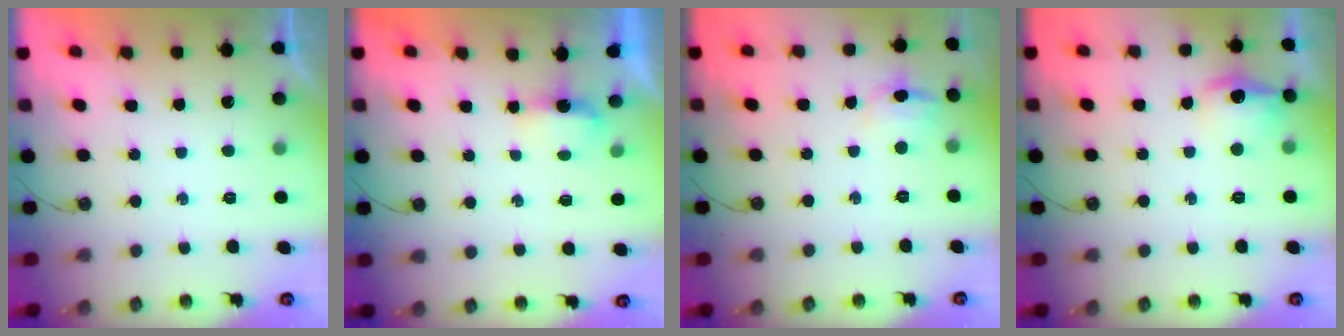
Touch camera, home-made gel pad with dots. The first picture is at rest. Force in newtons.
{"total": 3.0, "press": 2.9, "slide": 0.6}
{"total": 6.7, "press": 6.4, "slide": 2.0}
{"total": 11.1, "press": 11.0, "slide": 0.9}